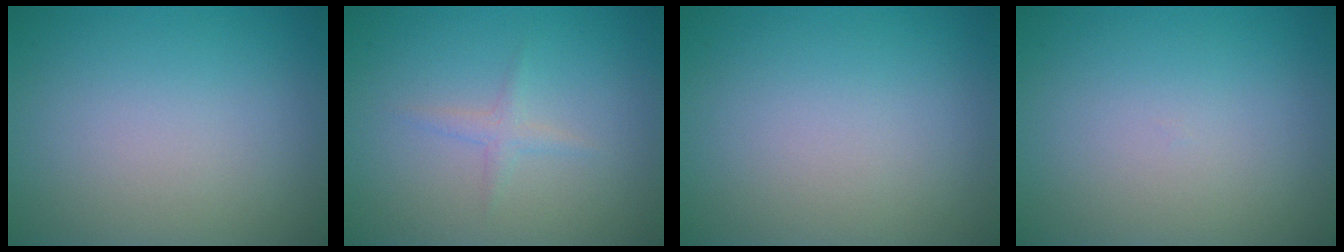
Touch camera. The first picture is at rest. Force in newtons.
{"total": 1.1, "press": 1.1, "slide": 0.0}
{"total": 0.0}
{"total": 0.0}